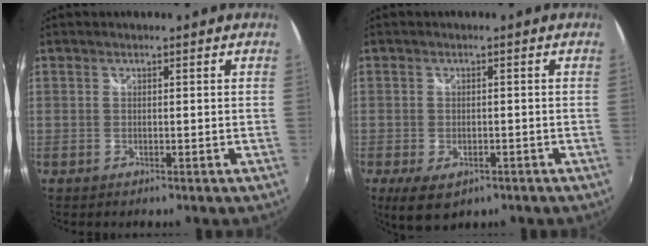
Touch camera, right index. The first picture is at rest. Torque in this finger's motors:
{"motor_torque": [0.61, -0.61, 0.08, -0.02]}